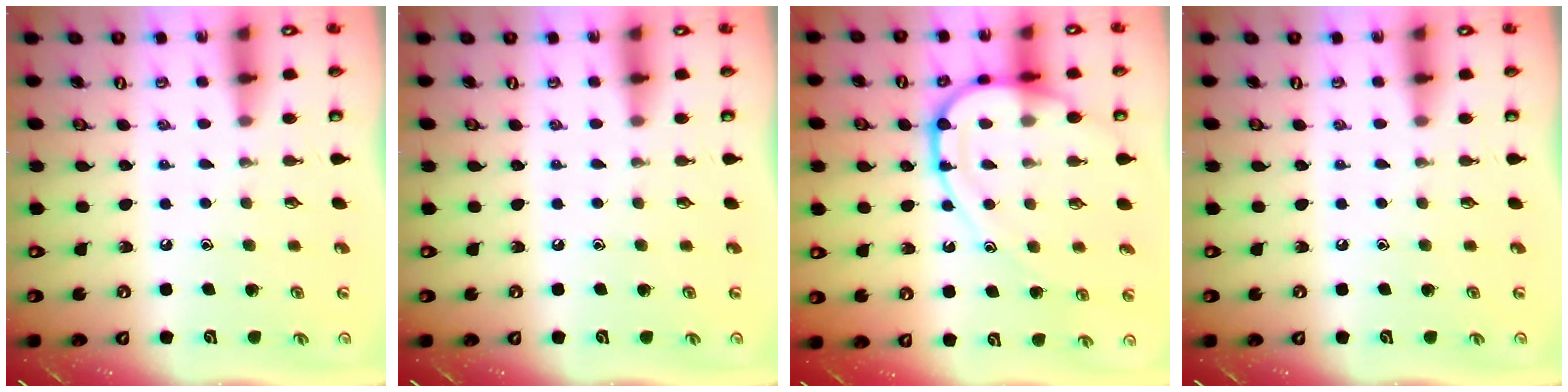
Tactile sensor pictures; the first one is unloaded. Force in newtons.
{"total": 0.0}
{"total": 13.6, "press": 13.5, "slide": 1.5}
{"total": 0.0}